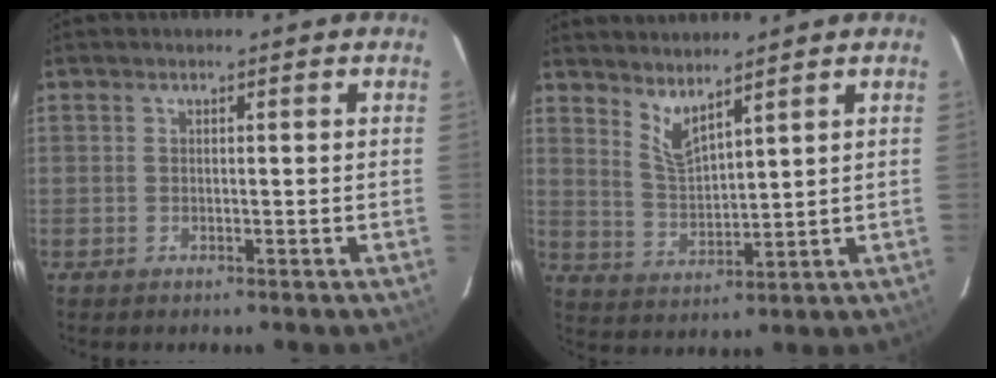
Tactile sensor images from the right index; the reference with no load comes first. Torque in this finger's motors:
{"motor_torque": [-0.02, 0.18, 0.04, 0.02]}